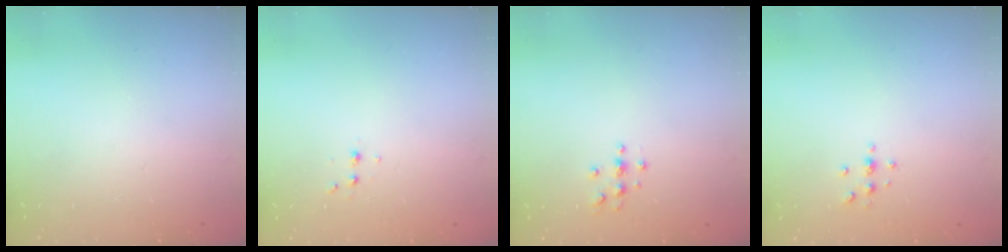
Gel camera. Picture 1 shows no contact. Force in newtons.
{"total": 2.6, "press": 2.5, "slide": 0.8}
{"total": 3.7, "press": 3.7, "slide": 0.4}
{"total": 2.9, "press": 2.9, "slide": 0.4}